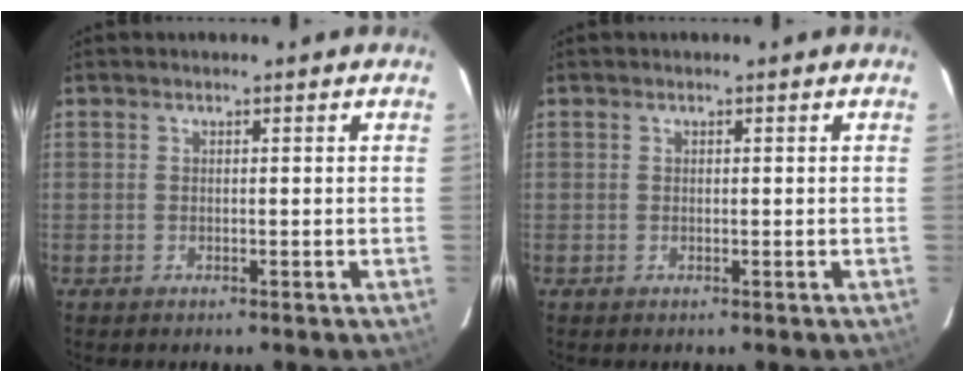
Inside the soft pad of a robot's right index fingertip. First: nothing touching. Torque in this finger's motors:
{"motor_torque": [-0.12, 0.02, -0.03, 0.01]}